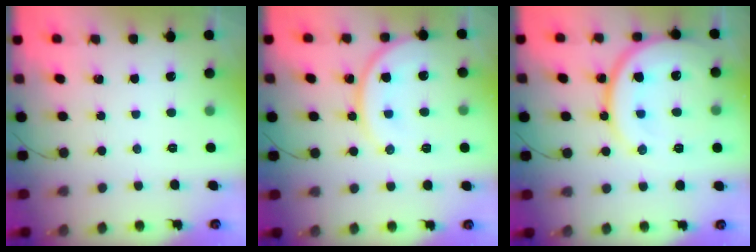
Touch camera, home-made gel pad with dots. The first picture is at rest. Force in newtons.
{"total": 11.7, "press": 11.7, "slide": 1.0}
{"total": 17.6, "press": 17.6, "slide": 1.7}